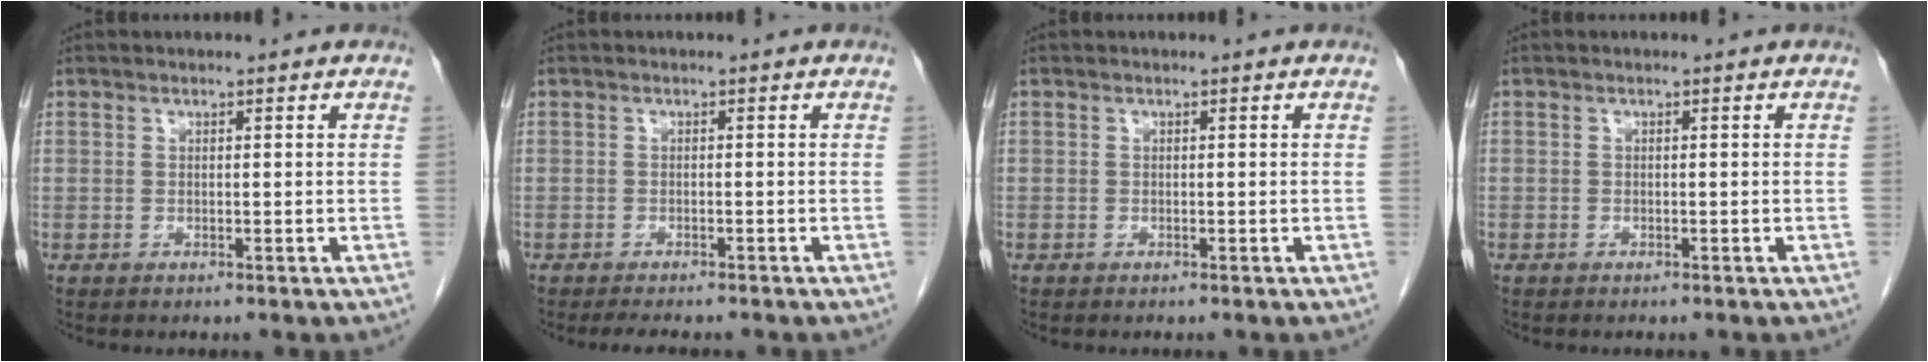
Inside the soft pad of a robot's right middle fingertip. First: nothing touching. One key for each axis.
{"total": 4.1, "fx": -3.5, "fy": 0.9, "fz": 1.8, "tx": -0.025, "ty": -0.008, "tz": -0.047}
{"total": 0.0}
{"total": 0.0}